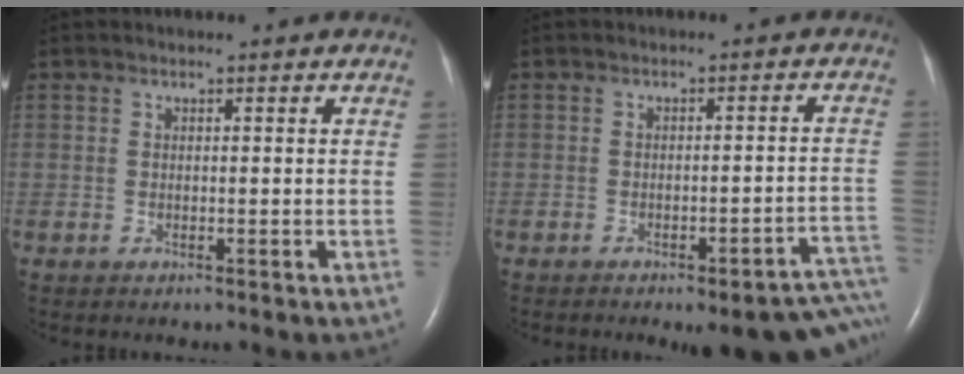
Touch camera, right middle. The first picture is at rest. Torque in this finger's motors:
{"motor_torque": [0.88, -1.26, 0.13, 0.08]}